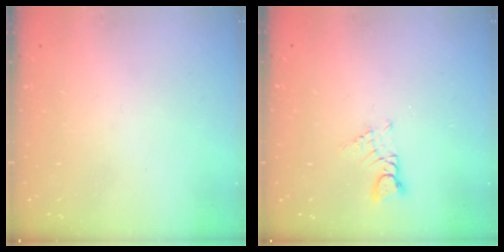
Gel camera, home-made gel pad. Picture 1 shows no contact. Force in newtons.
{"total": 2.9, "press": 2.9, "slide": 0.3}